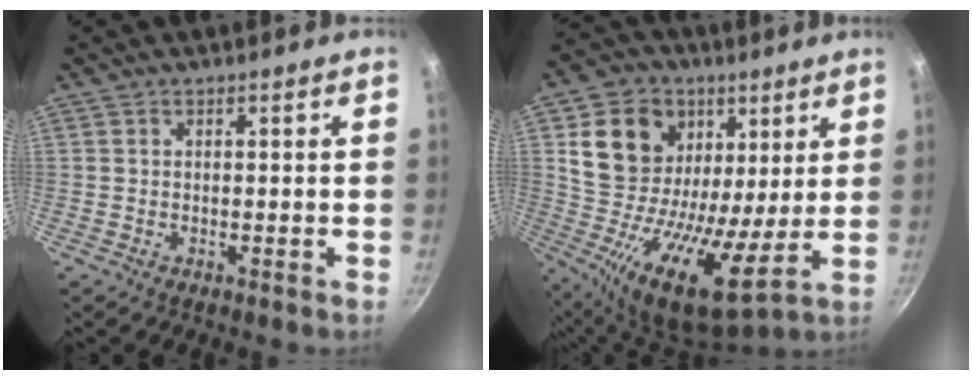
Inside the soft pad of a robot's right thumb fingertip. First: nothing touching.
{"total": 20.3, "force": [7.2, 14.0, 12.7], "torque": [-0.226, -0.030, 0.116]}